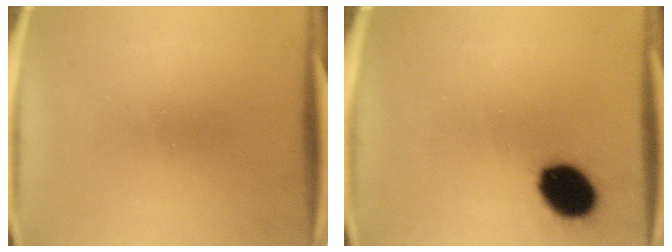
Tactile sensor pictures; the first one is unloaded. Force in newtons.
{"total": 11.9}